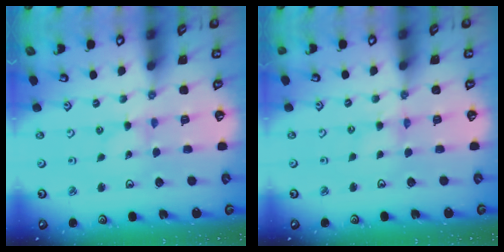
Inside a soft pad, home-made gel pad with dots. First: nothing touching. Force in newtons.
{"total": 1.0, "press": 0.9, "slide": 0.2}